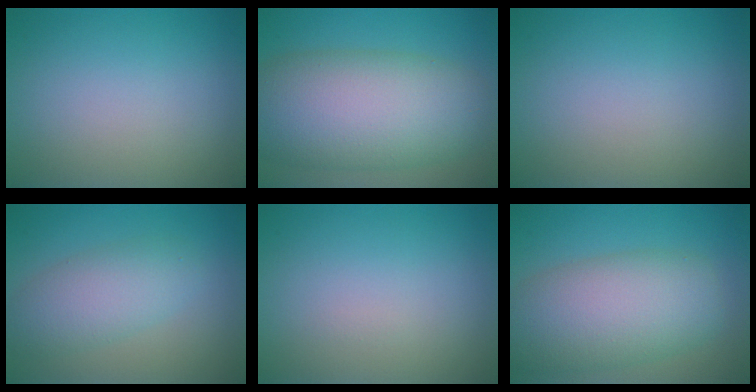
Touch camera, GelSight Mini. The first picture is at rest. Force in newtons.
{"total": 11.4, "press": 11.4, "slide": 0.5}
{"total": 0.0}
{"total": 4.0, "press": 4.0, "slide": 0.1}
{"total": 0.0}
{"total": 8.5, "press": 8.5, "slide": 0.2}